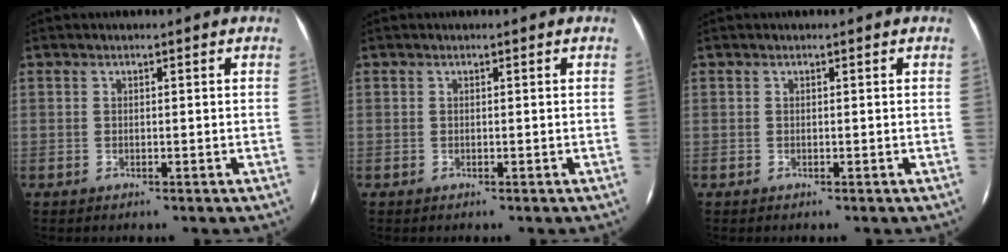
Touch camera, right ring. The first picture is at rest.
{"total": 0.0}
{"total": 0.0}